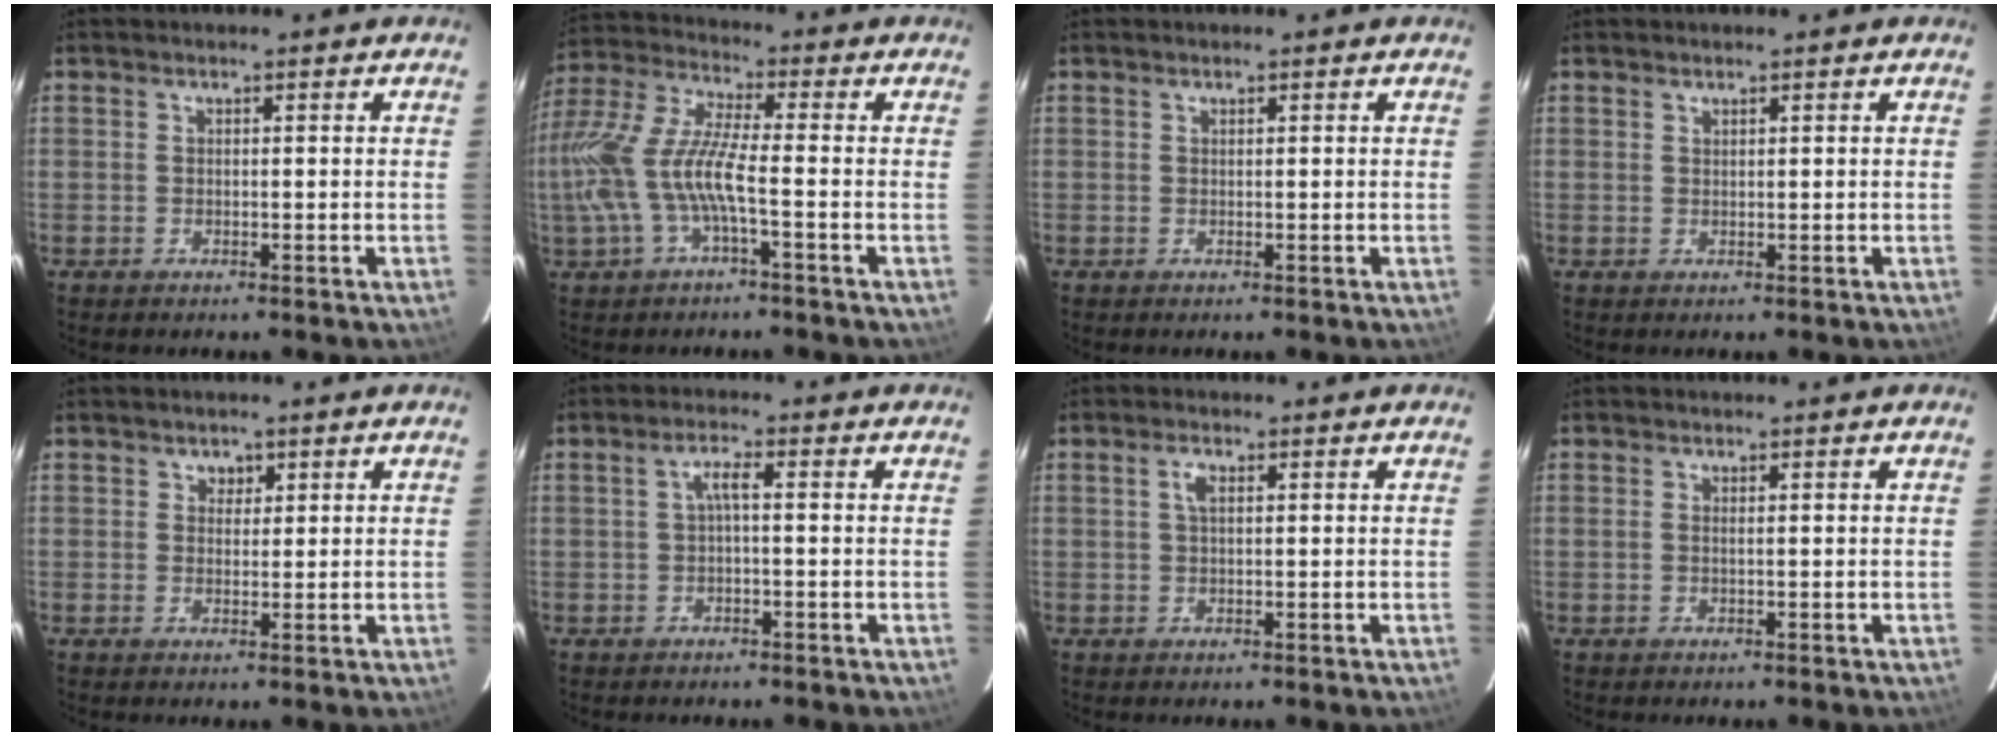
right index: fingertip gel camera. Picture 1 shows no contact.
{"total": 14.6, "force": [-3.6, 3.5, 13.7], "torque": [-0.289, -0.006, -0.071]}
{"total": 0.0}
{"total": 0.5, "force": [0.5, 0.2, 0.1], "torque": [-0.001, -0.001, 0.010]}
{"total": 1.9, "force": [0.9, 1.6, 0.2], "torque": [0.001, 0.005, 0.015]}
{"total": 2.3, "force": [-0.2, 0.4, 2.3], "torque": [-0.047, 0.006, -0.001]}
{"total": 2.0, "force": [0.6, 1.0, 1.7], "torque": [-0.034, 0.003, 0.011]}
{"total": 0.5, "force": [0.1, -0.2, 0.5], "torque": [-0.011, 0.001, 0.000]}